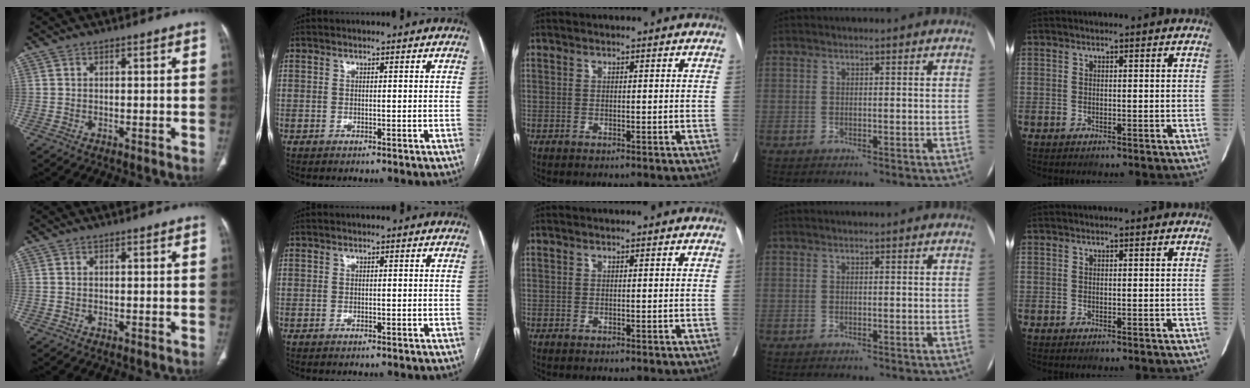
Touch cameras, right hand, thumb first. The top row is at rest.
{}